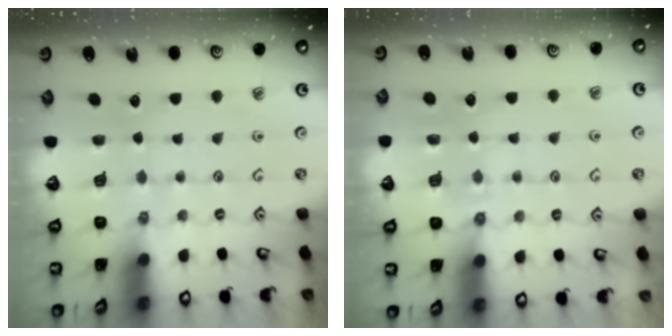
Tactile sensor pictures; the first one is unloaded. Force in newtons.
{"total": 5.1, "press": 5.0, "slide": 0.7}